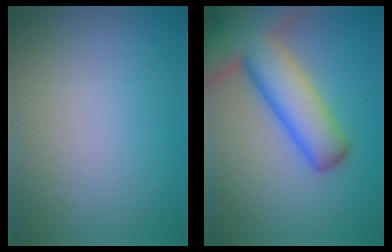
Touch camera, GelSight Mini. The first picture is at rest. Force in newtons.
{"total": 11.0, "press": 11.0, "slide": 0.6}